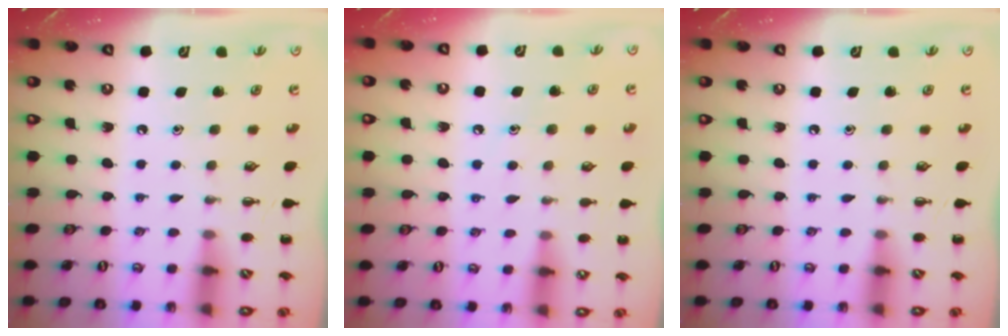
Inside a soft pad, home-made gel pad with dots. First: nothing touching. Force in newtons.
{"total": 6.9, "press": 6.6, "slide": 1.9}
{"total": 0.0}